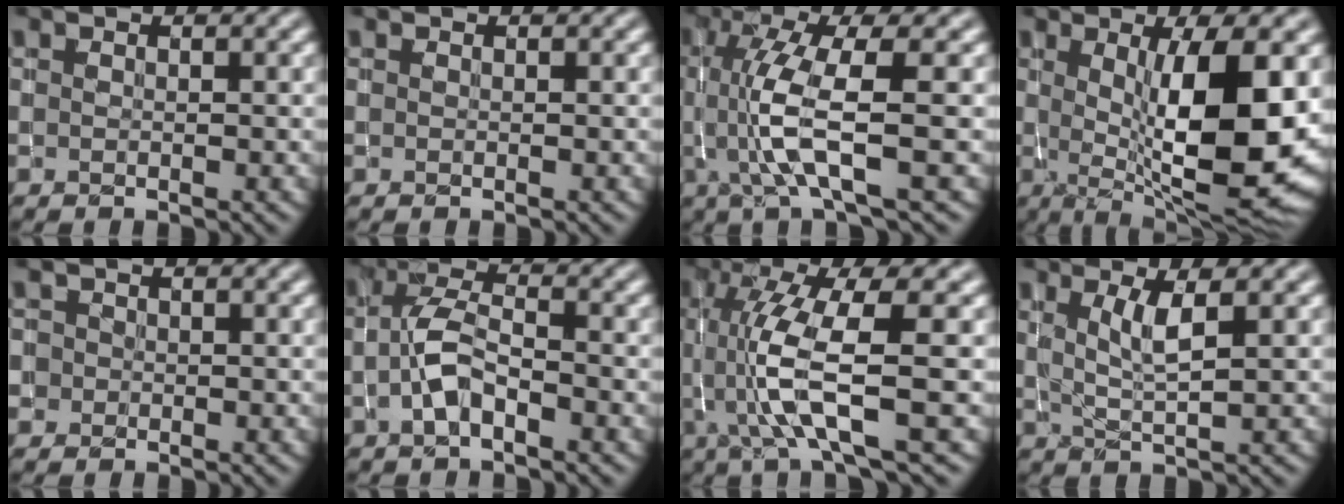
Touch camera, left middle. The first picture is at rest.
{"total": 0.0}
{"total": 6.2, "force": [-0.6, 1.3, 6.0], "torque": [-0.125, -0.002, -0.008]}
{"total": 11.7, "force": [0.3, 3.2, 11.2], "torque": [-0.157, -0.013, 0.011]}
{"total": 1.0, "force": [-0.4, 0.9, -0.2], "torque": [0.013, -0.002, -0.010]}
{"total": 3.6, "force": [-1.4, 1.6, 2.9], "torque": [-0.064, 0.006, -0.034]}
{"total": 7.2, "force": [-0.7, 1.5, 7.0], "torque": [-0.141, -0.004, -0.011]}
{"total": 2.6, "force": [0.7, 0.5, 2.5], "torque": [-0.046, -0.005, 0.018]}